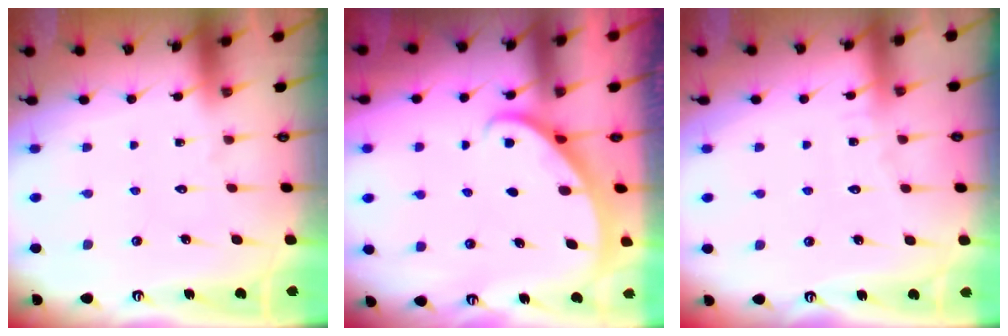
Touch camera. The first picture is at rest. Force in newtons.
{"total": 2.3, "press": 2.3, "slide": 0.1}
{"total": 2.6, "press": 2.6, "slide": 0.3}